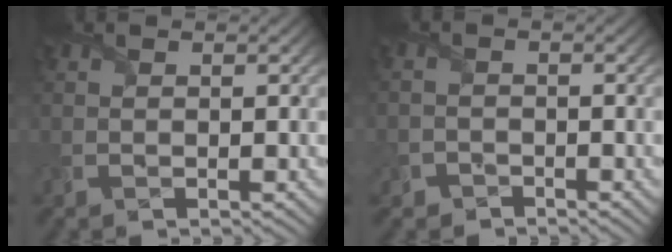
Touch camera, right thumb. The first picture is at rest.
{"total": 2.3, "force": [-2.0, 1.2, 0.1], "torque": [0.002, 0.000, -0.044]}